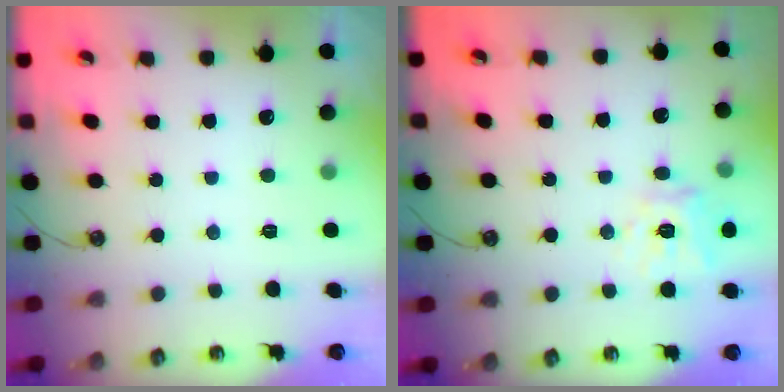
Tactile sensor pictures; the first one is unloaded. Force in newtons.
{"total": 12.1, "press": 12.0, "slide": 1.5}